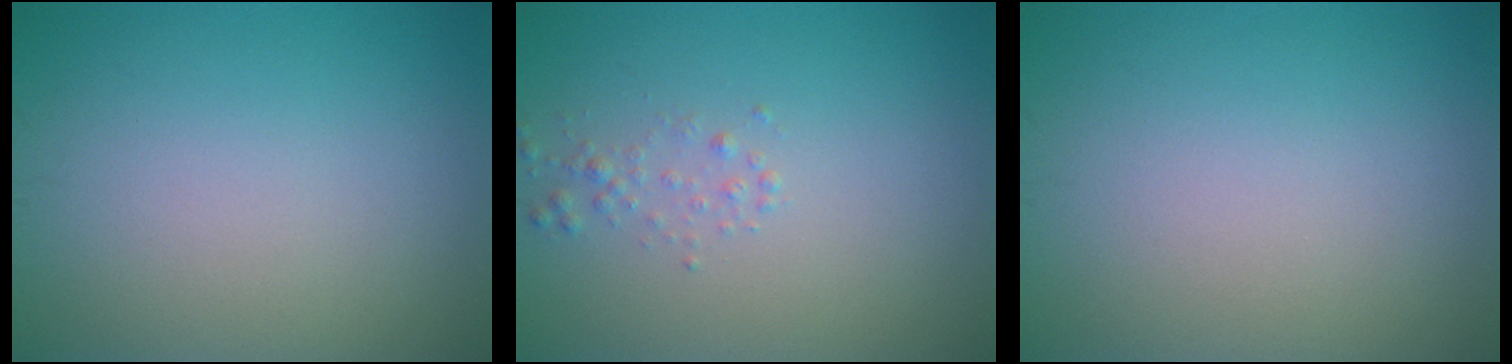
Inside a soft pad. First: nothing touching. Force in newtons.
{"total": 0.9, "press": 0.9, "slide": 0.0}
{"total": 0.0}